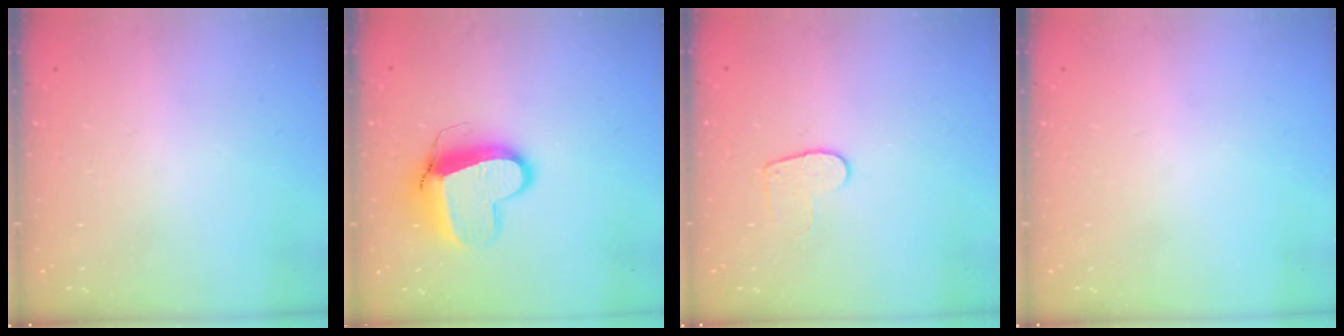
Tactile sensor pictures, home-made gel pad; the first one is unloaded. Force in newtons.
{"total": 10.7, "press": 10.6, "slide": 1.3}
{"total": 6.4, "press": 6.4, "slide": 0.6}
{"total": 0.0}